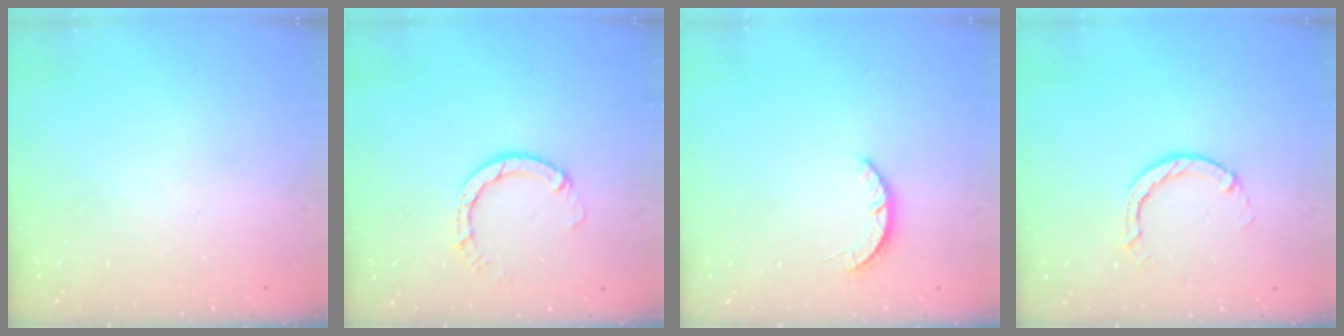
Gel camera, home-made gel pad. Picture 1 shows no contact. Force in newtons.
{"total": 4.5, "press": 4.5, "slide": 0.3}
{"total": 2.2, "press": 2.2, "slide": 0.4}
{"total": 3.8, "press": 3.8, "slide": 0.5}